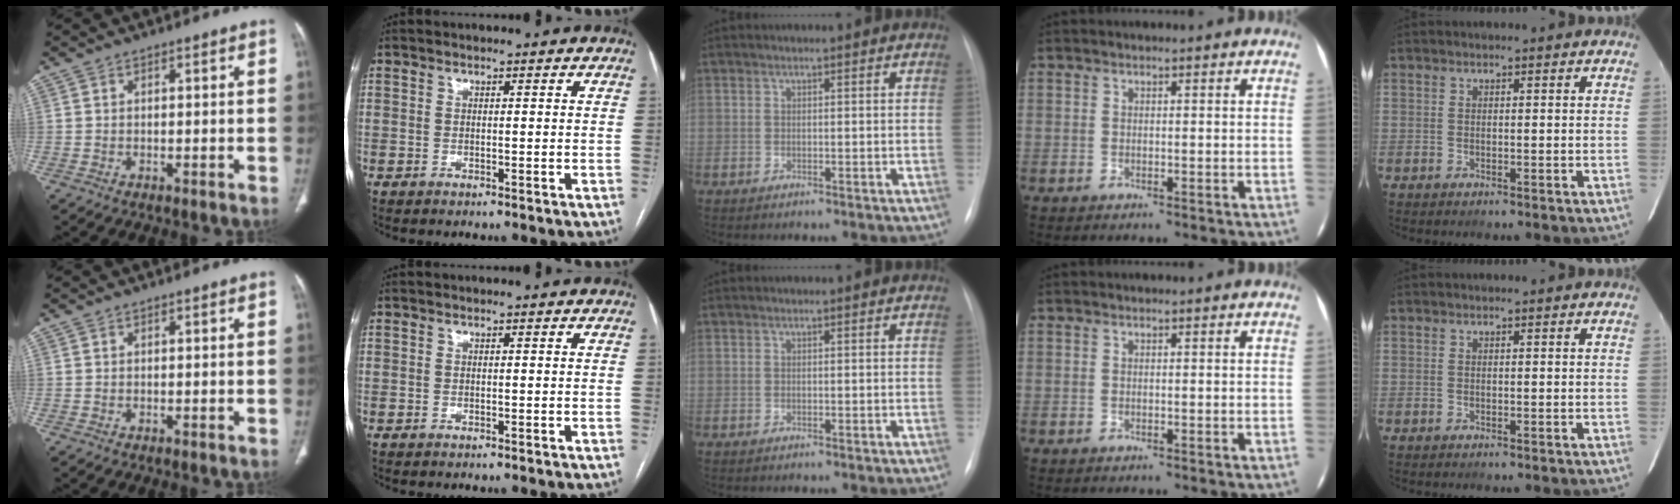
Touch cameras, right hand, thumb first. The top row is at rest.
{}